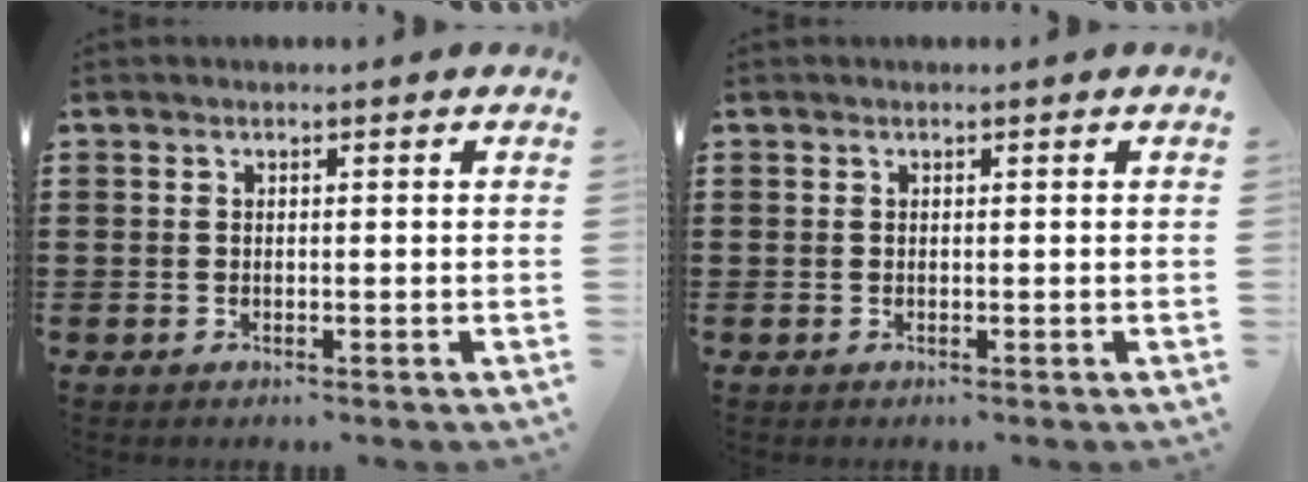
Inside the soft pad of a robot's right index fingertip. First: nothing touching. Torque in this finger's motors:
{"motor_torque": [-0.18, -0.20, 0.00, -0.01]}